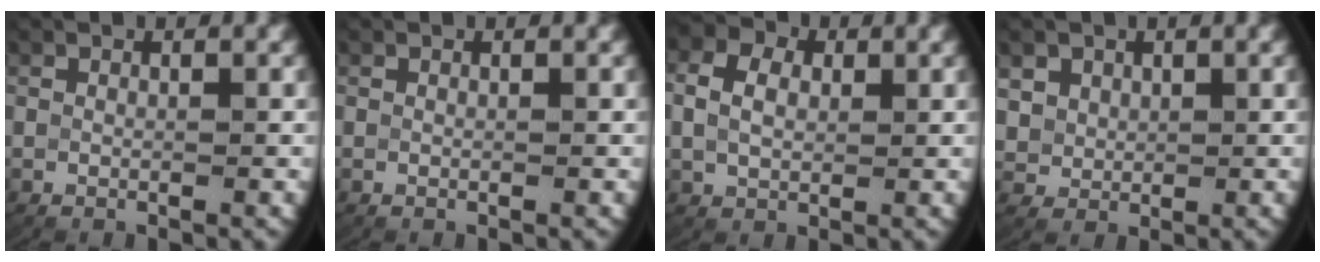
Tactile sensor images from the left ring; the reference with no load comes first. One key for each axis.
{"total": 0.0}
{"total": 4.0, "fx": 0.9, "fy": 3.1, "fz": 2.3, "tx": -0.048, "ty": 0.000, "tz": 0.016}
{"total": 3.5, "fx": 1.2, "fy": 3.0, "fz": 1.4, "tx": -0.041, "ty": -0.012, "tz": 0.034}